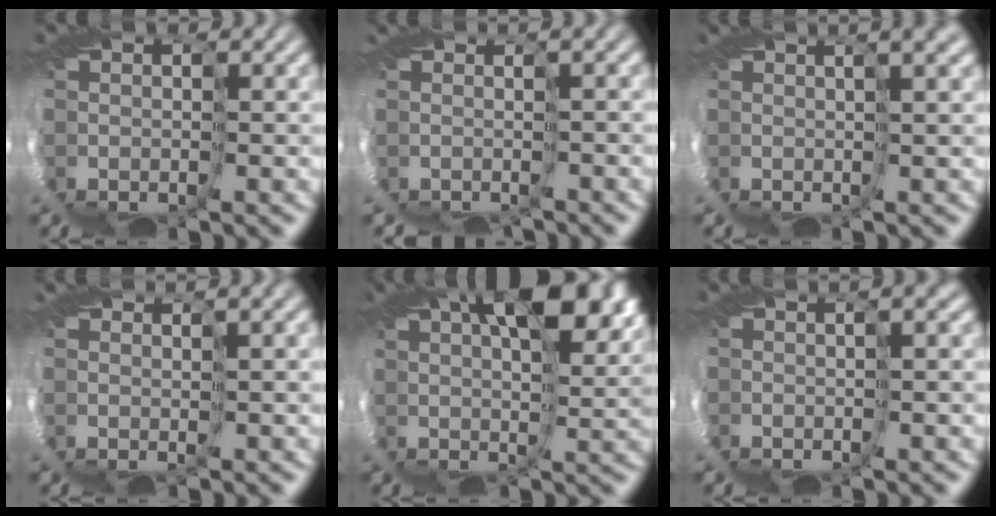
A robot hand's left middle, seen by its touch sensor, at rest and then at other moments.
{"total": 4.3, "force": [-2.7, -2.0, -2.6], "torque": [0.049, -0.010, -0.016]}
{"total": 2.8, "force": [0.7, -2.7, -0.5], "torque": [0.003, -0.002, 0.021]}
{"total": 2.7, "force": [1.4, -2.0, -1.0], "torque": [0.023, -0.003, 0.028]}
{"total": 7.2, "force": [6.1, -0.7, 3.7], "torque": [-0.062, 0.008, 0.098]}
{"total": 3.1, "force": [-0.9, -2.5, -1.5], "torque": [0.024, -0.006, 0.002]}